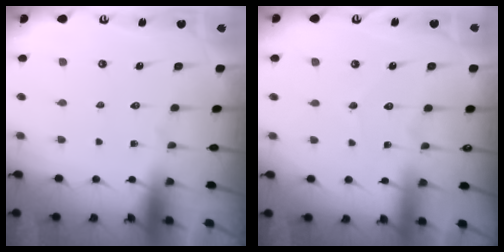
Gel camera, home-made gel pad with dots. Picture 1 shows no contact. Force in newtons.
{"total": 2.8, "press": 2.7, "slide": 0.4}